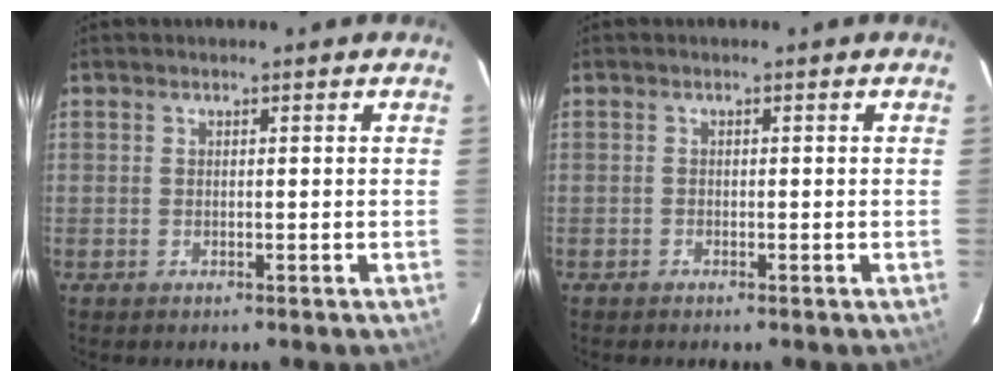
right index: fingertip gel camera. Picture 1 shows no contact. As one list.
[{"total": 0.6, "force": [-0.5, 0.3, 0.0], "torque": [-0.004, 0.002, -0.011]}]